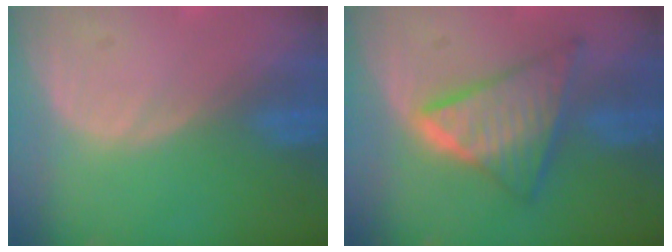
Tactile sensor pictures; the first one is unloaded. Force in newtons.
{"total": 8.8, "press": 8.7, "slide": 0.6}